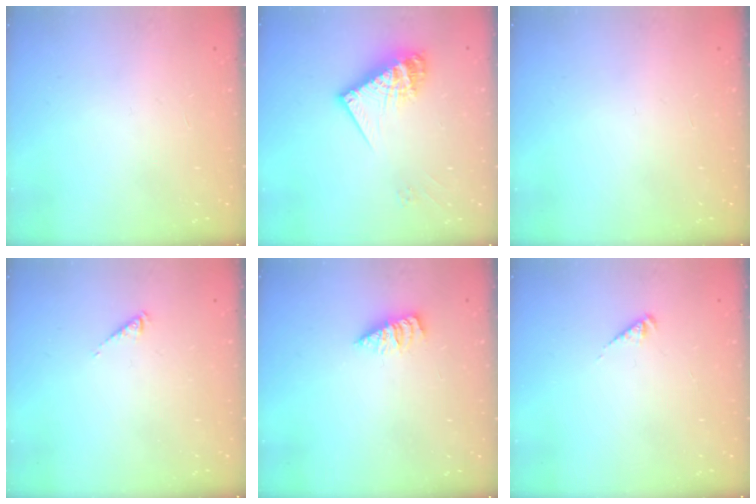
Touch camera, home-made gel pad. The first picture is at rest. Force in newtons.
{"total": 13.2, "press": 13.2, "slide": 1.1}
{"total": 0.0}
{"total": 0.8, "press": 0.8, "slide": 0.1}
{"total": 2.1, "press": 2.0, "slide": 0.3}
{"total": 2.3, "press": 2.2, "slide": 0.5}